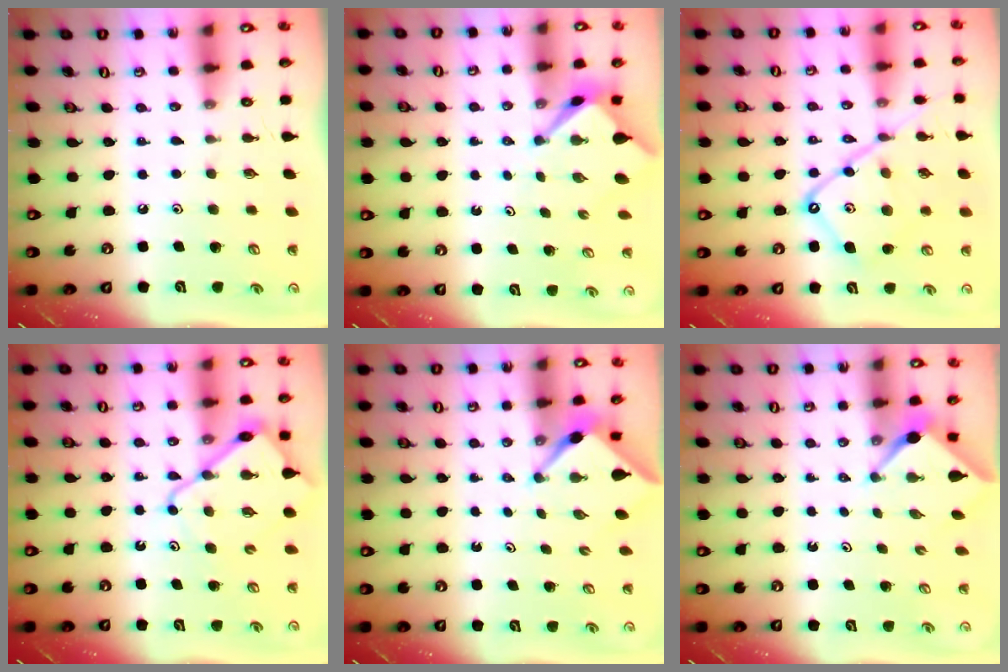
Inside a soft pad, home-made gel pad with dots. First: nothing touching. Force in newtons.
{"total": 2.6, "press": 2.6, "slide": 0.3}
{"total": 15.8, "press": 15.7, "slide": 1.6}
{"total": 13.2, "press": 13.1, "slide": 1.6}
{"total": 3.2, "press": 3.2, "slide": 0.3}
{"total": 2.4, "press": 2.4, "slide": 0.3}